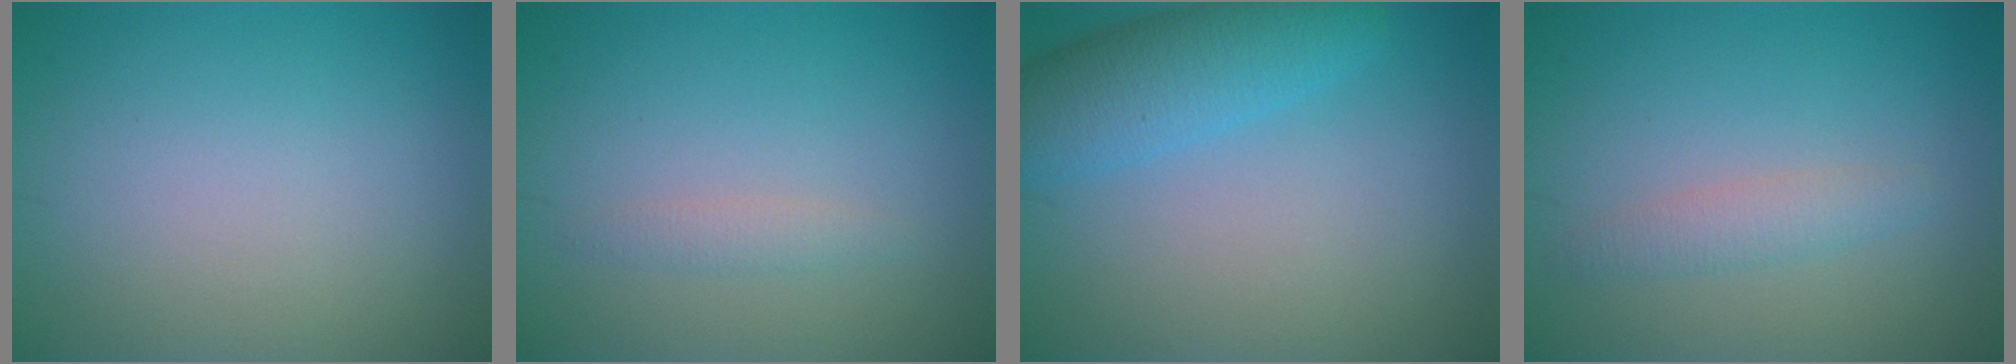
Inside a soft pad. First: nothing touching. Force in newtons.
{"total": 1.1, "press": 1.1, "slide": 0.1}
{"total": 5.1, "press": 5.1, "slide": 0.2}
{"total": 1.8, "press": 1.8, "slide": 0.1}